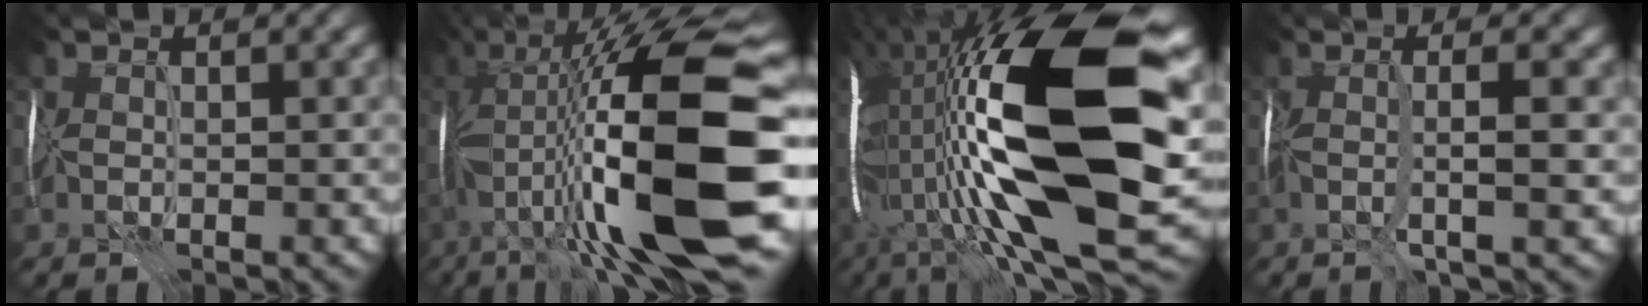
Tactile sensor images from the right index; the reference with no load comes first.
{"total": 16.6, "force": [-2.7, 4.1, 15.8], "torque": [-0.276, 0.035, -0.048]}
{"total": 21.2, "force": [-0.1, 7.5, 19.9], "torque": [-0.394, 0.015, -0.022]}
{"total": 2.6, "force": [-0.4, 0.2, 2.6], "torque": [-0.048, -0.003, -0.008]}